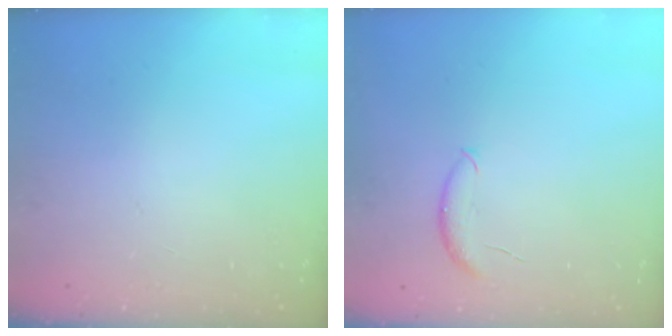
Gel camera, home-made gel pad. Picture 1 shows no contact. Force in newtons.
{"total": 8.7, "press": 8.6, "slide": 1.2}